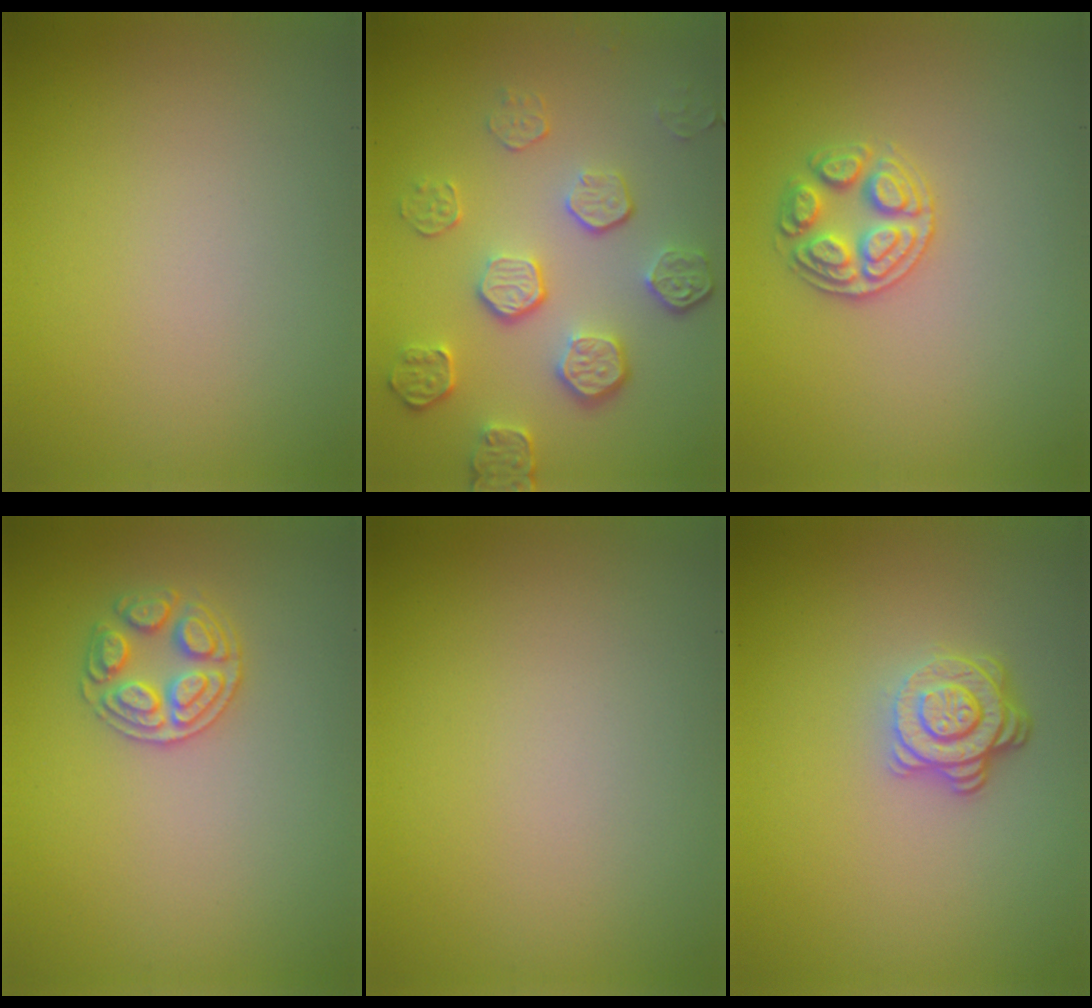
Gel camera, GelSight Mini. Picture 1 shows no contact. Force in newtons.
{"total": 5.3, "press": 3.7, "slide": 3.7}
{"total": 2.6, "press": 2.6, "slide": 0.5}
{"total": 2.7, "press": 2.7, "slide": 0.3}
{"total": 0.0}
{"total": 3.5, "press": 2.8, "slide": 2.2}